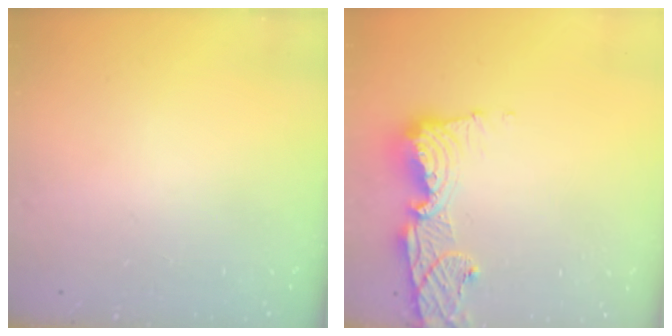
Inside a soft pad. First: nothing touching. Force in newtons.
{"total": 13.3, "press": 13.2, "slide": 1.6}